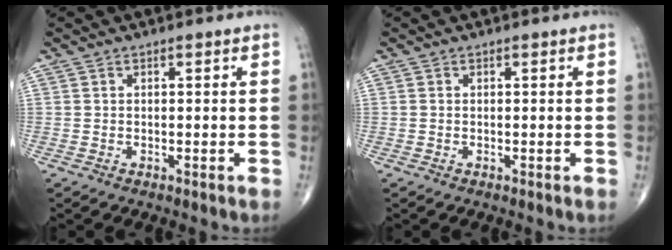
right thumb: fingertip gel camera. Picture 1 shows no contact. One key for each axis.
{"total": 0.0}